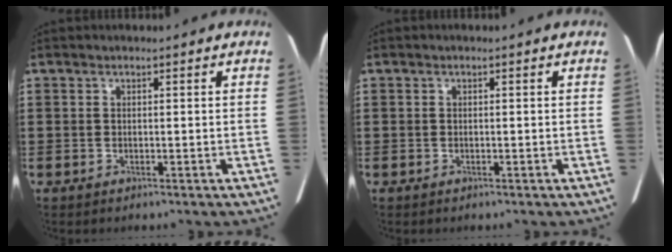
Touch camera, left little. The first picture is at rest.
{"total": 0.0}